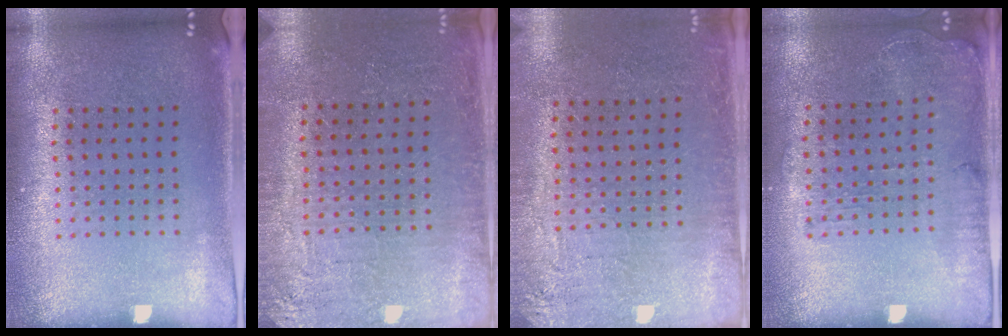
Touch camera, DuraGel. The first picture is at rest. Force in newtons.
{"total": 2.9, "press": 2.9, "slide": 0.4}
{"total": 2.8, "press": 2.6, "slide": 1.1}
{"total": 1.3, "press": 1.2, "slide": 0.5}